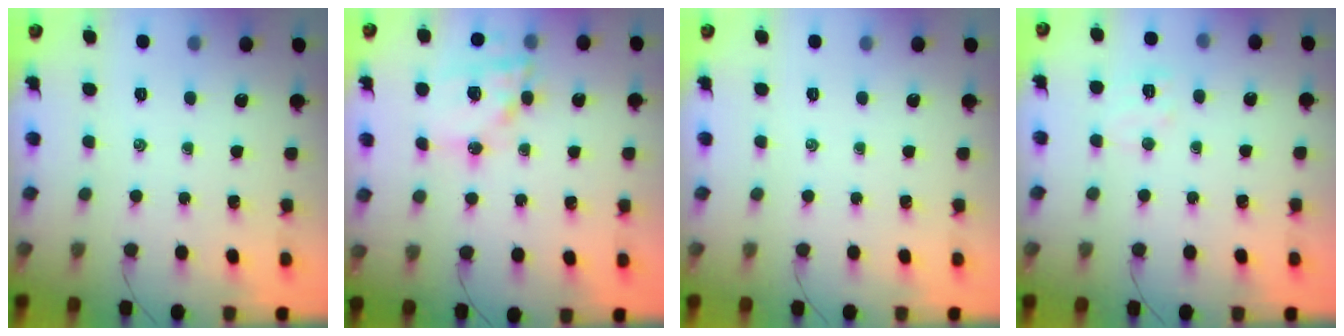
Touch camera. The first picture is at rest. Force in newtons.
{"total": 16.1, "press": 15.6, "slide": 3.6}
{"total": 0.0}
{"total": 5.9, "press": 5.7, "slide": 1.4}